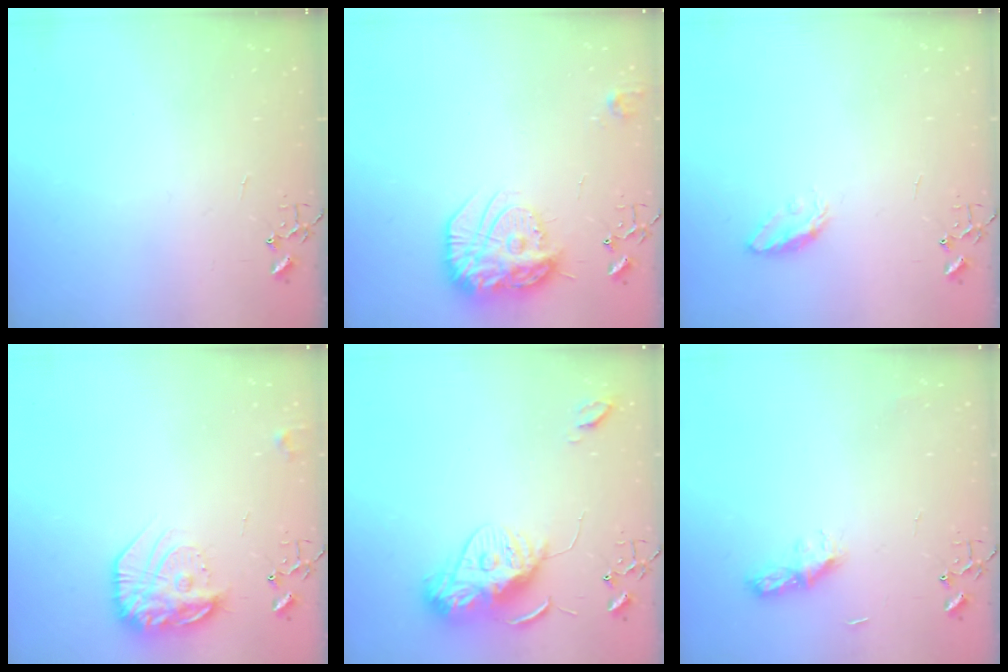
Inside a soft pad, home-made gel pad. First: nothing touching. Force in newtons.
{"total": 17.6, "press": 17.6, "slide": 1.5}
{"total": 5.9, "press": 5.8, "slide": 0.7}
{"total": 16.2, "press": 16.1, "slide": 0.8}
{"total": 11.7, "press": 11.6, "slide": 1.0}
{"total": 7.2, "press": 7.1, "slide": 0.6}